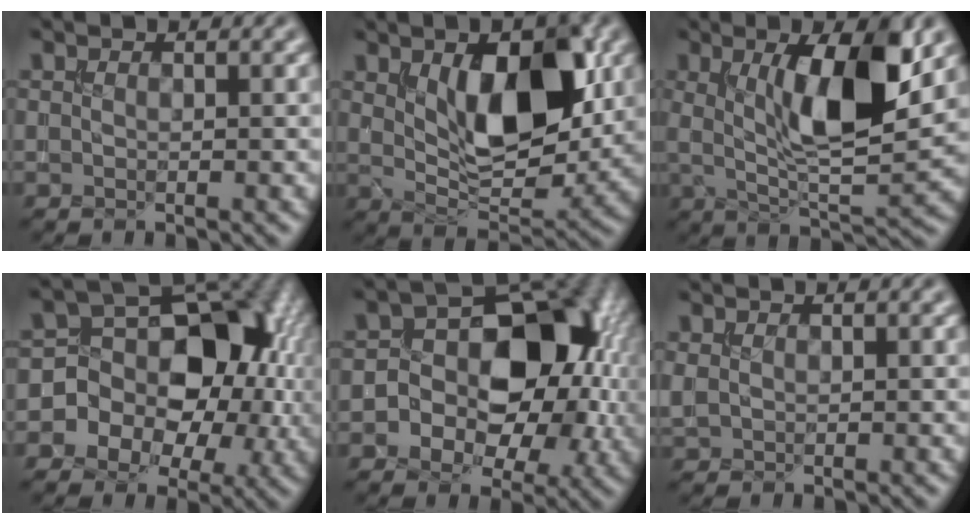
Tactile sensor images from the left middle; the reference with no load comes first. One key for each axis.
{"total": 9.4, "fx": 2.4, "fy": 4.5, "fz": 7.9, "tx": -0.128, "ty": -0.006, "tz": 0.043}
{"total": 8.8, "fx": 2.2, "fy": 2.4, "fz": 8.2, "tx": -0.138, "ty": -0.014, "tz": 0.041}
{"total": 10.6, "fx": -0.9, "fy": 8.5, "fz": 6.3, "tx": -0.046, "ty": 0.005, "tz": -0.038}
{"total": 11.1, "fx": -0.6, "fy": 8.1, "fz": 7.6, "tx": -0.059, "ty": 0.015, "tz": -0.028}
{"total": 0.9, "fx": 0.4, "fy": 0.6, "fz": 0.5, "tx": -0.016, "ty": 0.000, "tz": 0.012}